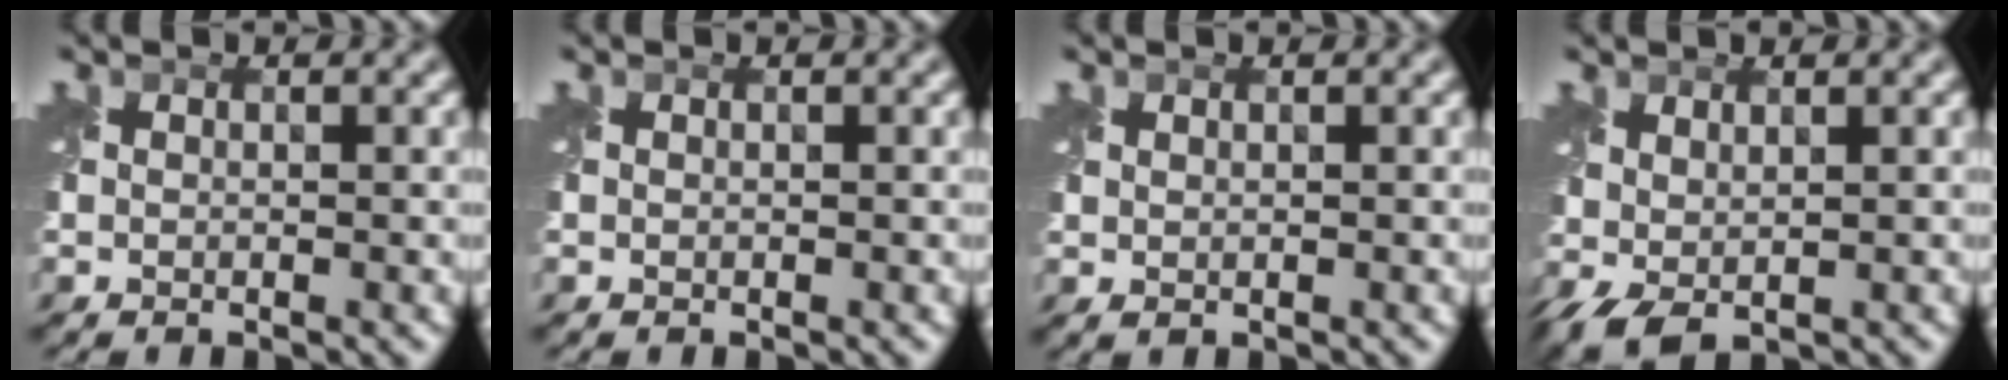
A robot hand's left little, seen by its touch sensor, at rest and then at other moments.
{"total": 0.0}
{"total": 0.5, "force": [0.4, 0.2, 0.3], "torque": [-0.009, 0.001, 0.010]}
{"total": 2.3, "force": [0.1, 1.2, 1.9], "torque": [-0.045, 0.000, 0.005]}